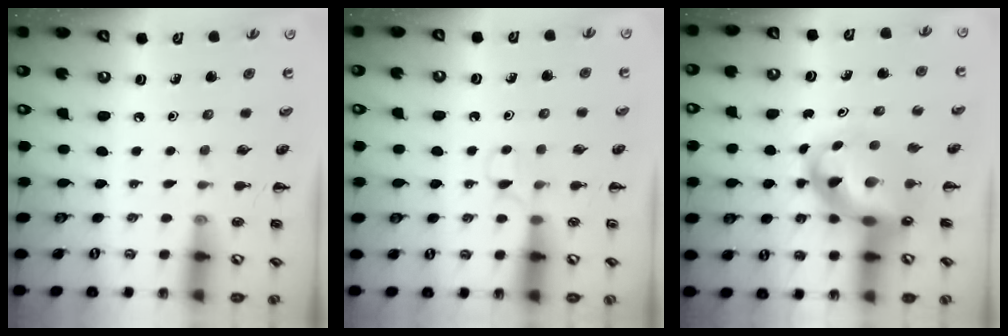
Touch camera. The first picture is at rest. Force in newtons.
{"total": 2.6, "press": 2.4, "slide": 0.9}
{"total": 10.3, "press": 9.9, "slide": 3.0}